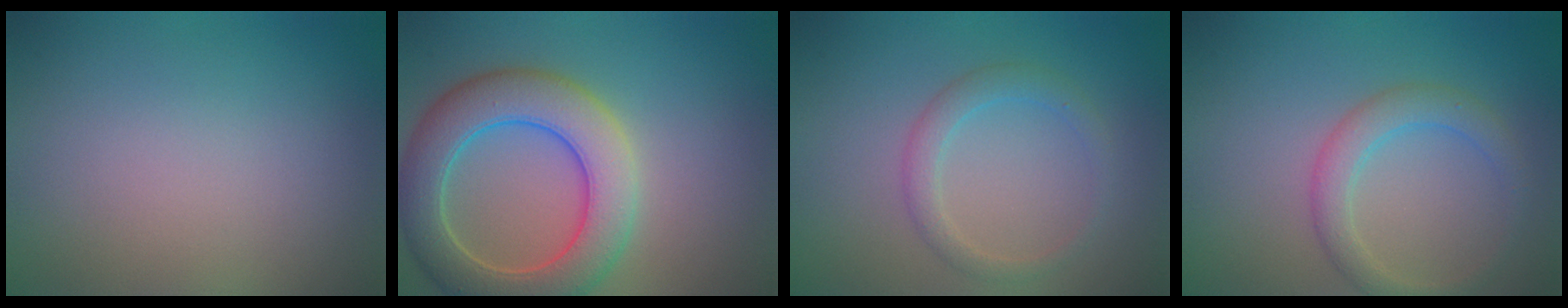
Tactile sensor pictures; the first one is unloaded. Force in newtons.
{"total": 7.5, "press": 7.5, "slide": 0.7}
{"total": 2.0, "press": 2.0, "slide": 0.2}
{"total": 2.8, "press": 2.8, "slide": 0.1}